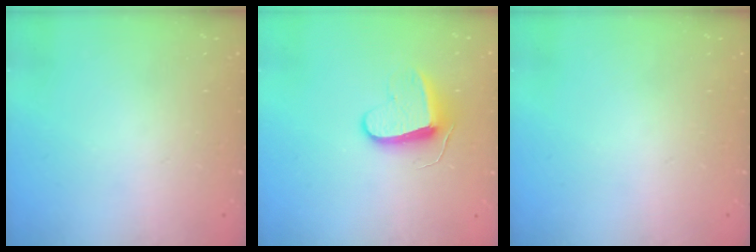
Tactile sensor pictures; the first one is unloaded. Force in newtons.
{"total": 9.1, "press": 9.1, "slide": 0.7}
{"total": 0.0}